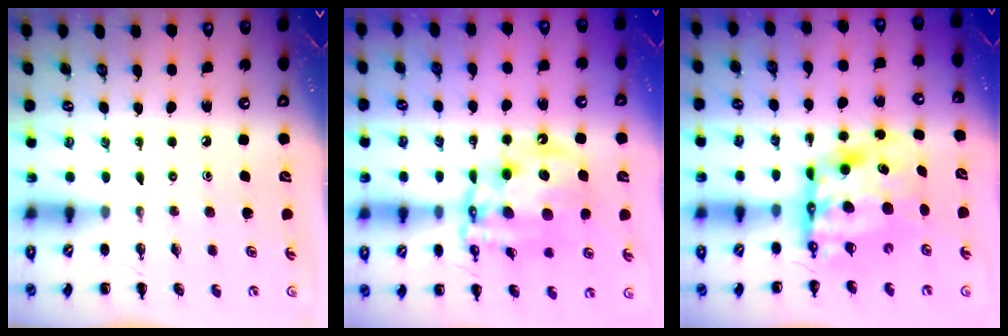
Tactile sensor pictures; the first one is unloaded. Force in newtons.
{"total": 16.3, "press": 15.8, "slide": 3.7}
{"total": 11.4, "press": 11.1, "slide": 2.9}